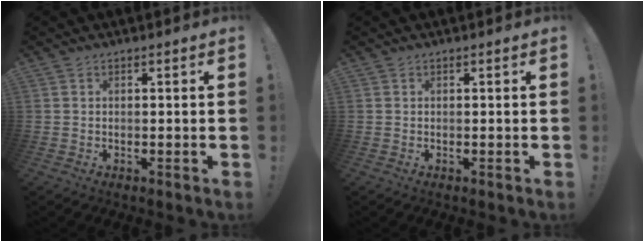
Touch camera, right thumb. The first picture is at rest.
{"total": 0.0}